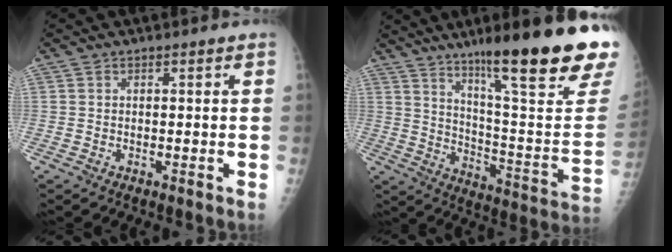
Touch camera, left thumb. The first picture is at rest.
{"total": 28.4, "force": [18.6, 3.5, 21.2], "torque": [-0.271, -0.088, 0.277]}